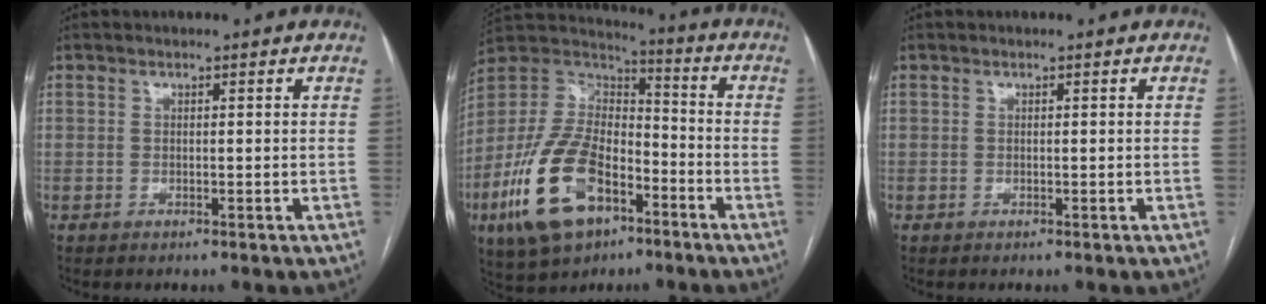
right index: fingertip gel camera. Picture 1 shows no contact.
{"total": 19.1, "force": [-8.7, 9.8, 13.9], "torque": [-0.288, 0.005, -0.155]}
{"total": 0.0}